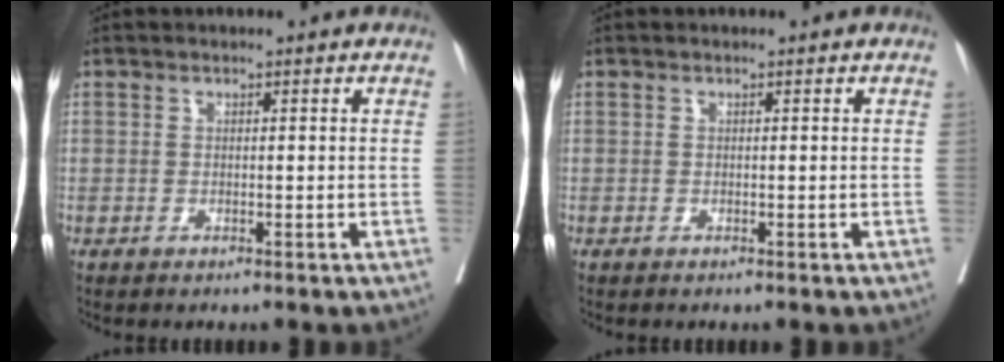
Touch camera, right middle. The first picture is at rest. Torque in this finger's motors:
{"motor_torque": [-0.03, 0.01, 0.00, 0.01]}